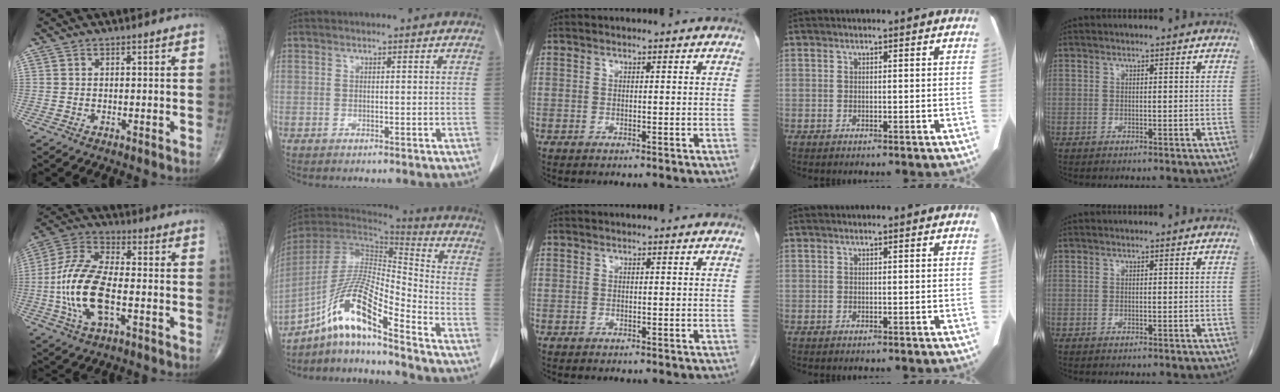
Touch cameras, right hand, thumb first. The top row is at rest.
{"thumb": {"total": 15.6, "force": [-3.1, 6.8, 13.7], "torque": [-0.294, 0.021, -0.063]}, "index": {"total": 14.8, "force": [-9.6, 1.4, 11.2], "torque": [-0.218, 0.003, -0.177]}}